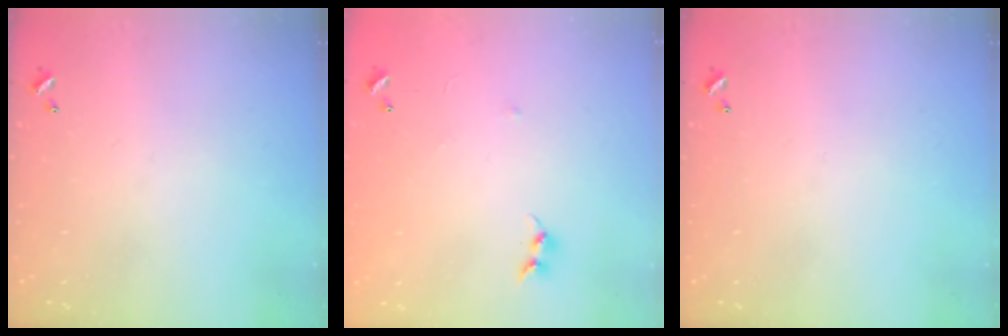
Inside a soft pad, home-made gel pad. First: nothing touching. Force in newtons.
{"total": 6.4, "press": 6.3, "slide": 0.6}
{"total": 0.0}